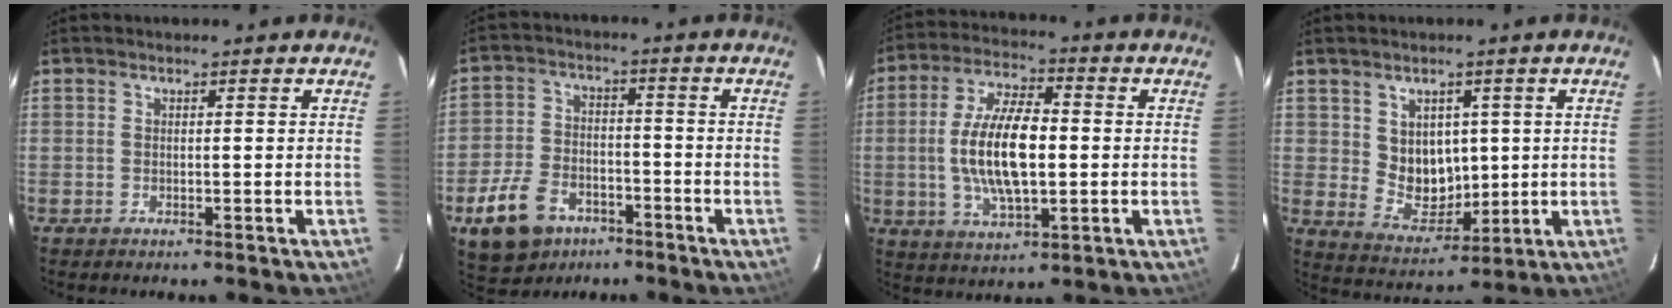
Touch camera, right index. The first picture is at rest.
{"total": 12.8, "force": [-7.6, 8.1, 6.4], "torque": [-0.159, 0.002, -0.122]}
{"total": 14.2, "force": [-0.7, 5.8, 13.0], "torque": [-0.256, 0.005, -0.011]}
{"total": 8.3, "force": [1.8, 6.9, 4.2], "torque": [-0.075, -0.001, 0.052]}